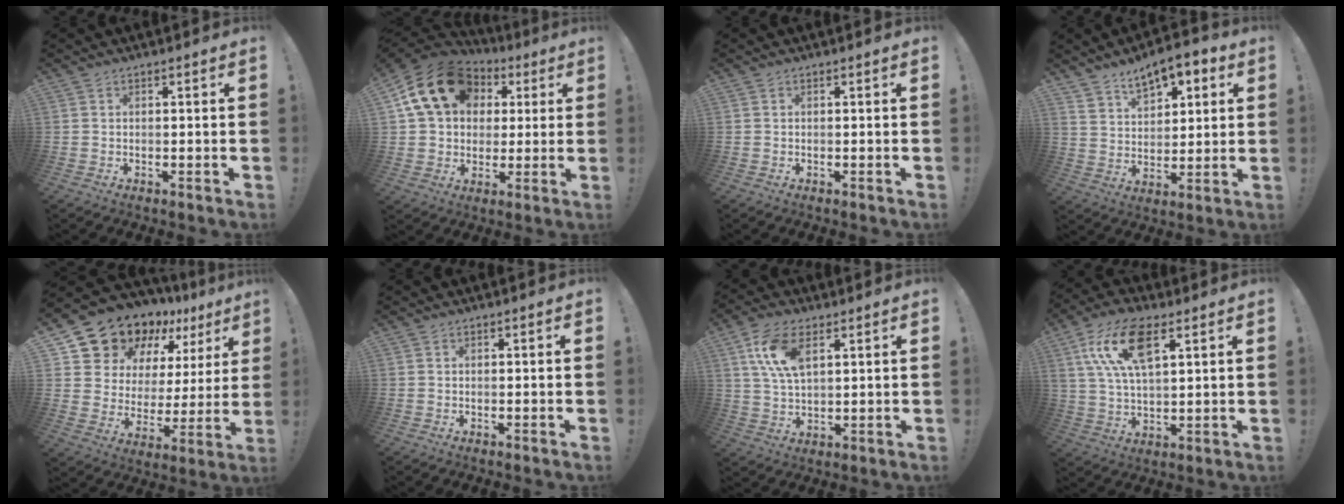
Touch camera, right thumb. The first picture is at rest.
{"total": 17.8, "force": [6.8, 13.6, 9.3], "torque": [-0.145, -0.019, 0.137]}
{"total": 0.0}
{"total": 10.1, "force": [7.2, 5.6, 4.4], "torque": [-0.065, -0.045, 0.134]}
{"total": 15.5, "force": [13.3, 7.3, 3.1], "torque": [-0.061, -0.113, 0.253]}
{"total": 0.0}
{"total": 11.2, "force": [4.7, 6.1, 8.1], "torque": [-0.160, -0.006, 0.088]}
{"total": 15.2, "force": [6.9, 7.0, 11.6], "torque": [-0.227, -0.008, 0.124]}